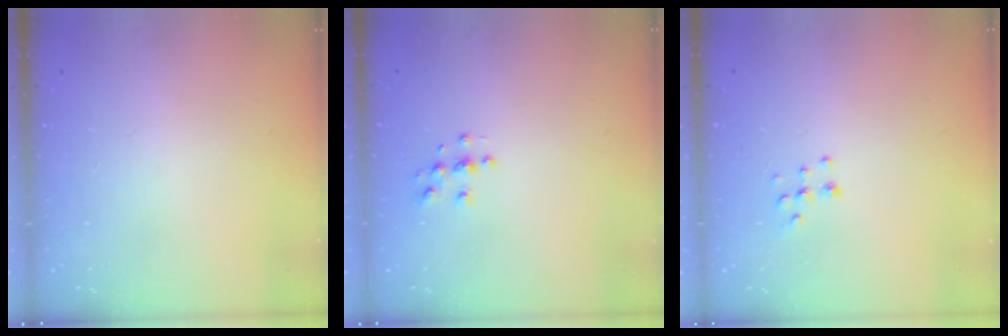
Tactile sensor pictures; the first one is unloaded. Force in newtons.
{"total": 4.6, "press": 4.6, "slide": 0.5}
{"total": 6.2, "press": 6.1, "slide": 0.7}